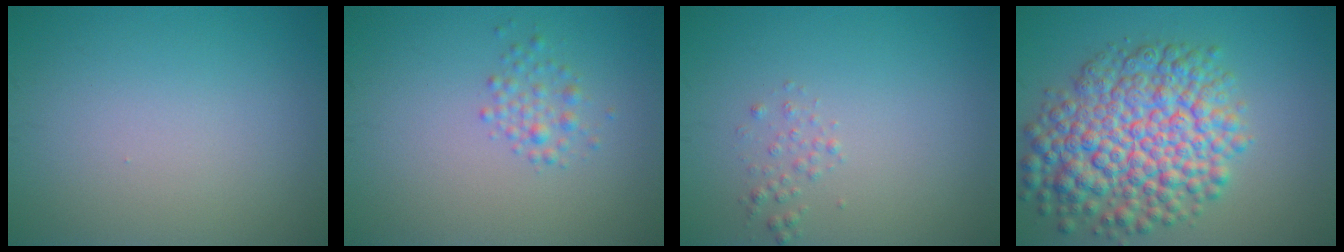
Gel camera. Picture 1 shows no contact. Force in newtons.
{"total": 1.7, "press": 1.7, "slide": 0.0}
{"total": 0.9, "press": 0.9, "slide": 0.1}
{"total": 9.9, "press": 9.9, "slide": 0.3}